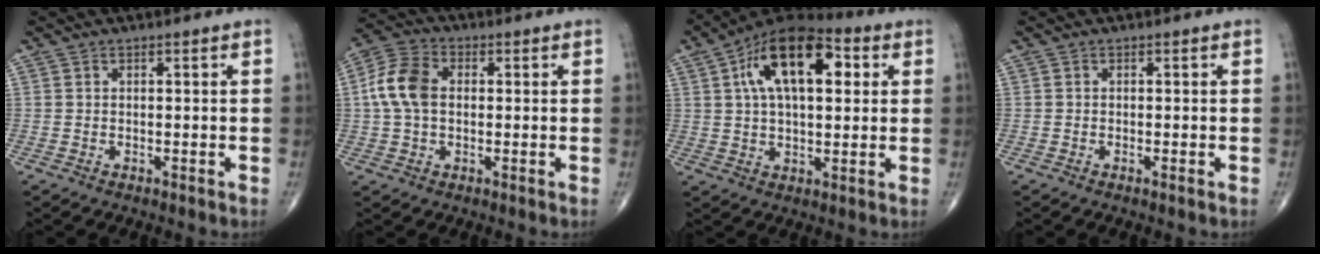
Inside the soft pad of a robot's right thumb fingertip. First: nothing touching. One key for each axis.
{"total": 9.0, "fx": 0.6, "fy": 6.1, "fz": 6.6, "tx": -0.138, "ty": 0.024, "tz": 0.006}
{"total": 17.9, "fx": 5.1, "fy": 9.0, "fz": 14.6, "tx": -0.221, "ty": 0.017, "tz": 0.075}
{"total": 0.7, "fx": -0.2, "fy": 0.0, "fz": 0.6, "tx": -0.014, "ty": -0.001, "tz": -0.003}